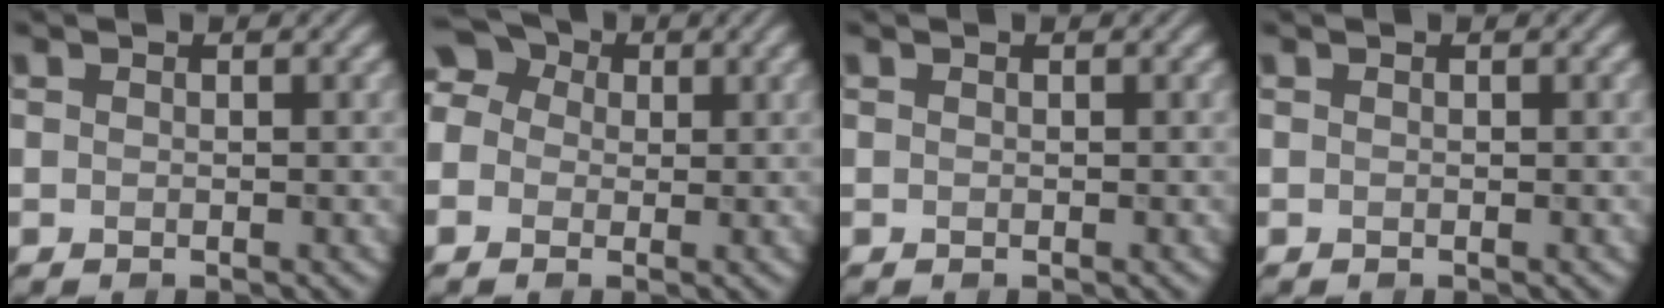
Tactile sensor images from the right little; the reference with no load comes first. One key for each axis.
{"total": 6.2, "fx": 1.3, "fy": 5.2, "fz": 3.1, "tx": -0.053, "ty": 0.036, "tz": -0.014}
{"total": 0.0}
{"total": 0.0}